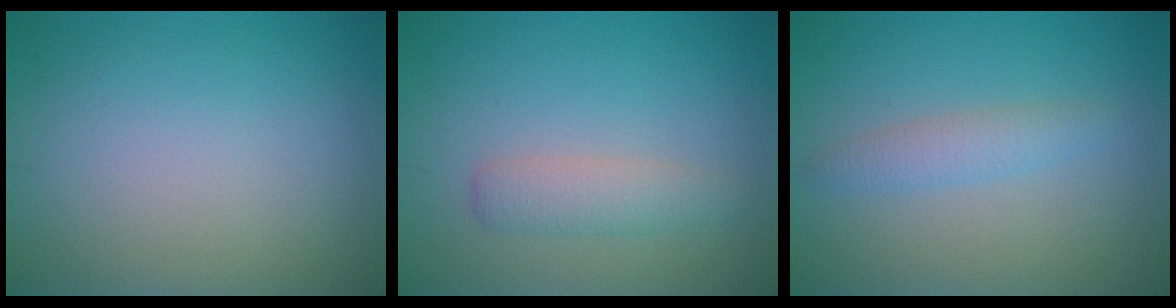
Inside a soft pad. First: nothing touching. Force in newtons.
{"total": 2.2, "press": 2.2, "slide": 0.0}
{"total": 1.9, "press": 1.9, "slide": 0.0}